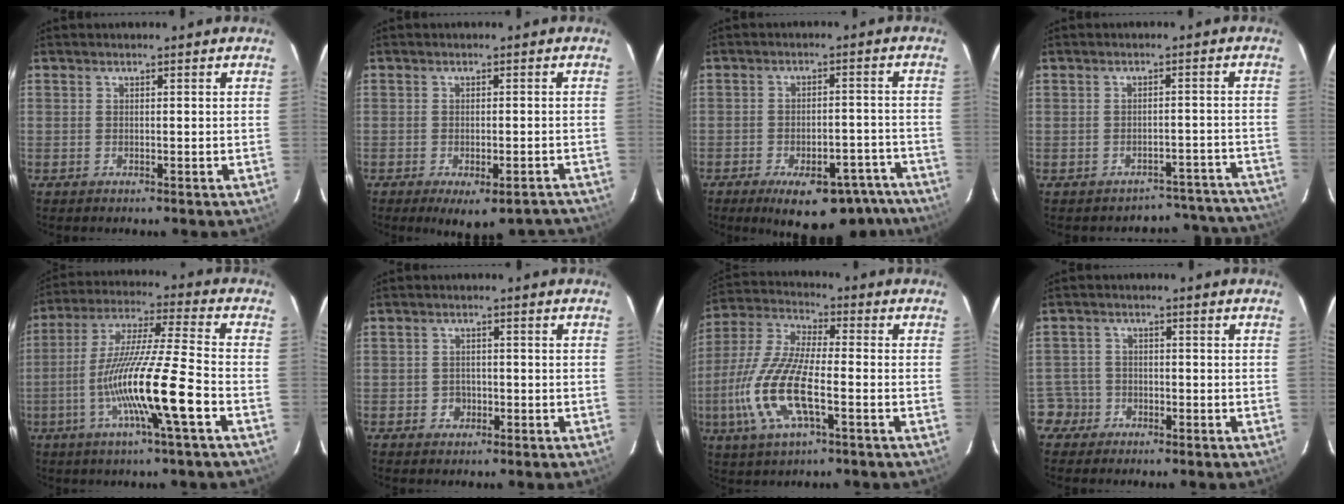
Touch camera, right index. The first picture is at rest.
{"total": 9.5, "force": [-7.5, 3.4, 4.8], "torque": [-0.076, -0.009, -0.086]}
{"total": 15.9, "force": [-12.2, 6.3, 8.0], "torque": [-0.118, 0.006, -0.142]}
{"total": 12.6, "force": [-11.7, 4.5, 0.0], "torque": [0.028, 0.060, -0.123]}
{"total": 16.8, "force": [-6.2, -0.6, 15.6], "torque": [-0.298, -0.011, -0.121]}
{"total": 2.5, "force": [-0.9, 2.3, 0.5], "torque": [-0.009, 0.005, -0.012]}
{"total": 15.6, "force": [-4.9, 4.7, 14.1], "torque": [-0.310, -0.008, -0.099]}
{"total": 4.1, "force": [-2.1, 3.4, -0.4], "torque": [0.011, 0.024, -0.042]}